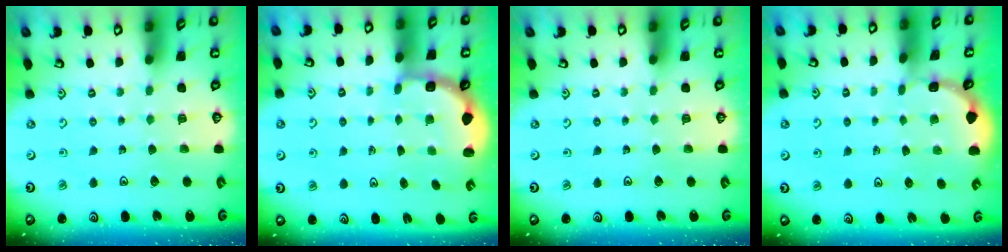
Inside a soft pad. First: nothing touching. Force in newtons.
{"total": 3.0, "press": 2.6, "slide": 1.5}
{"total": 0.0}
{"total": 2.4, "press": 2.4, "slide": 0.3}